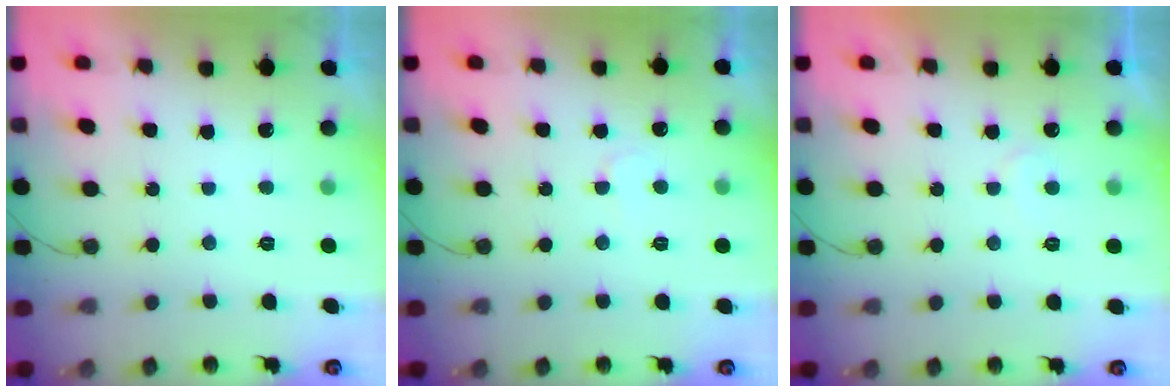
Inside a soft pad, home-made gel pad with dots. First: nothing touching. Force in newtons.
{"total": 2.7, "press": 2.7, "slide": 0.2}
{"total": 5.6, "press": 5.6, "slide": 0.3}